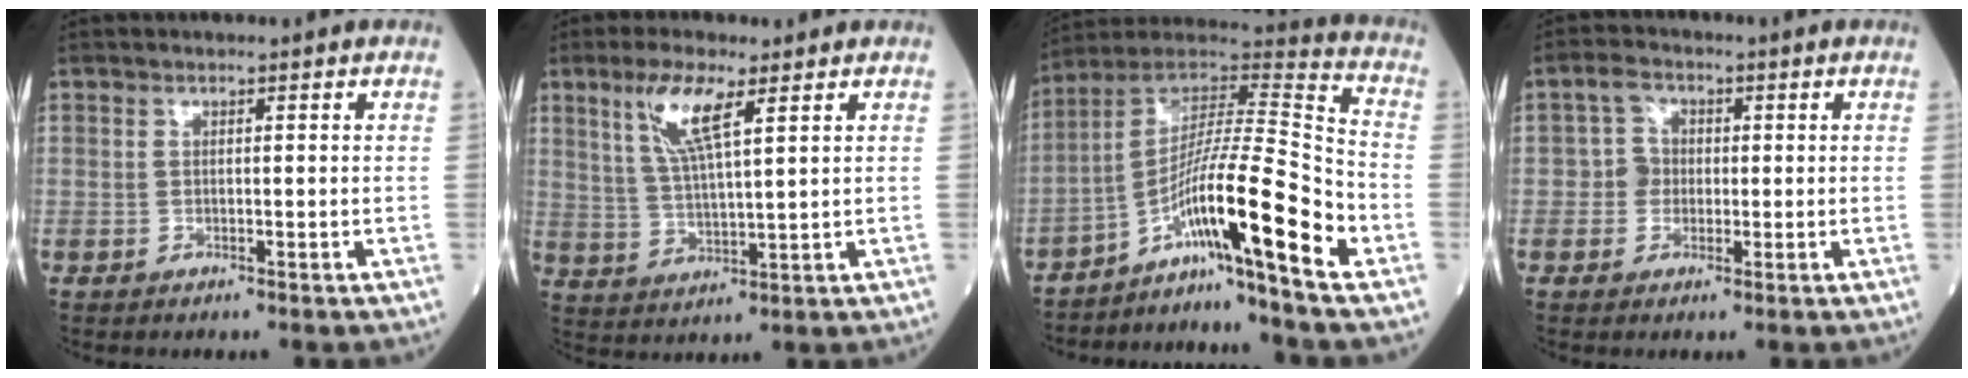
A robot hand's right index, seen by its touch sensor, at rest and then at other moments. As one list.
[{"total": 7.8, "force": [4.1, 1.1, 6.6], "torque": [-0.140, 0.000, 0.086]}, {"total": 15.7, "force": [-7.5, -1.2, 13.8], "torque": [-0.244, 0.014, -0.130]}, {"total": 3.1, "force": [-0.1, 2.9, 1.0], "torque": [-0.014, 0.010, -0.003]}]